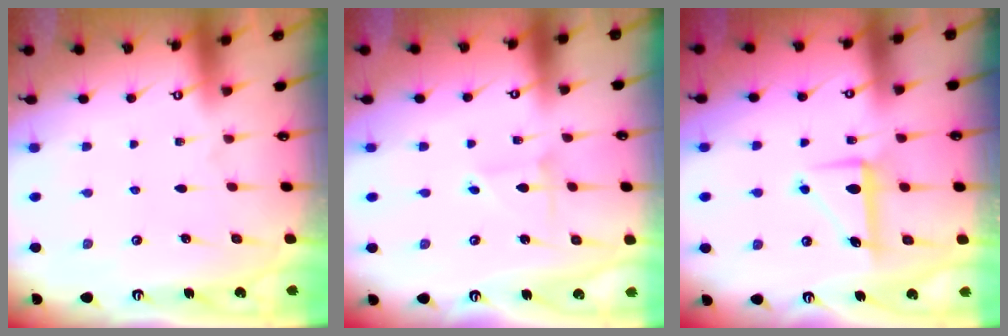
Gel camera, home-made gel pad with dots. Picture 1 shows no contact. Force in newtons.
{"total": 2.0, "press": 2.0, "slide": 0.2}
{"total": 7.8, "press": 7.8, "slide": 0.8}